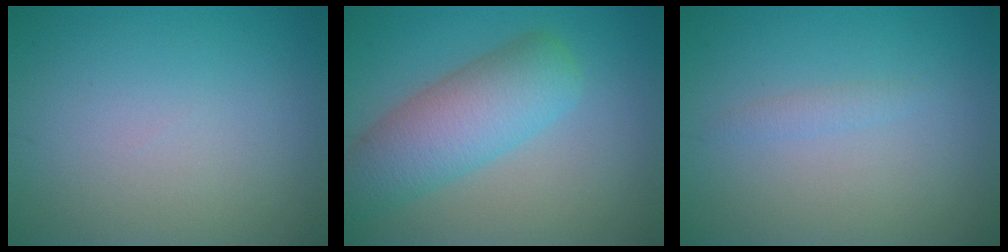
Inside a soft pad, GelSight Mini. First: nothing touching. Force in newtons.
{"total": 6.6, "press": 6.5, "slide": 0.3}
{"total": 0.9, "press": 0.9, "slide": 0.0}